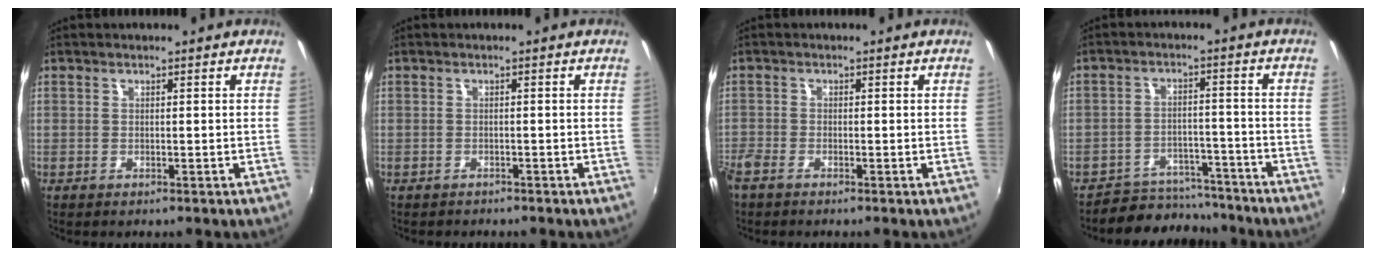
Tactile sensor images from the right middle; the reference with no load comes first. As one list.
[{"total": 1.4, "force": [-1.3, 0.6, 0.2], "torque": [-0.010, -0.005, -0.018]}, {"total": 2.9, "force": [-2.4, 0.9, 1.4], "torque": [-0.040, -0.008, -0.052]}, {"total": 9.0, "force": [-8.0, 4.0, 0.6], "torque": [-0.022, 0.026, -0.111]}]